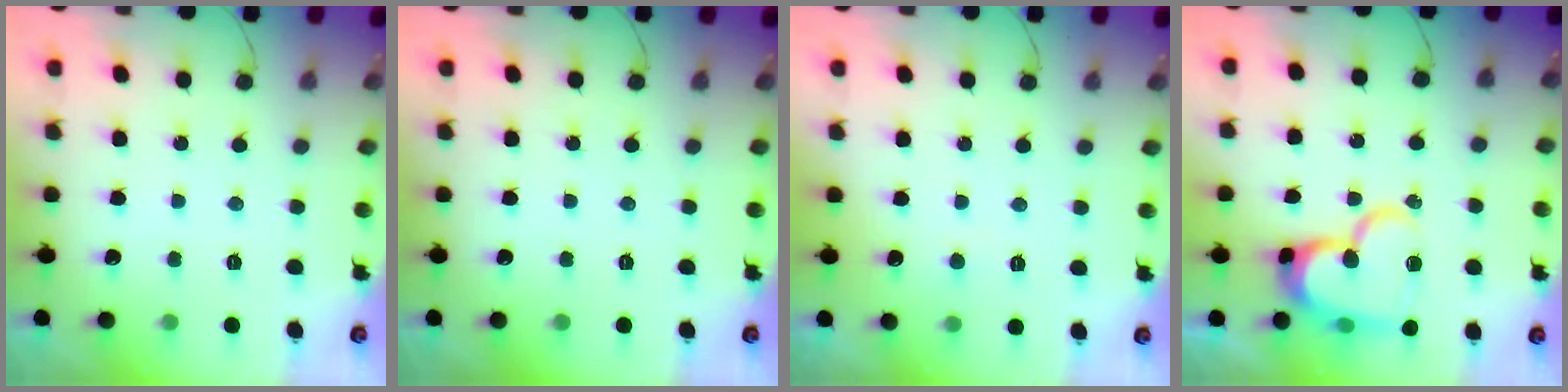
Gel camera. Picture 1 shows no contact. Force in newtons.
{"total": 0.0}
{"total": 3.6, "press": 3.6, "slide": 0.4}
{"total": 17.5, "press": 17.5, "slide": 1.0}